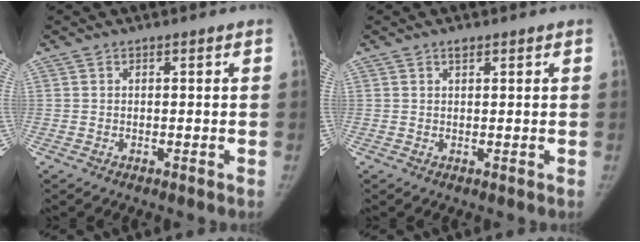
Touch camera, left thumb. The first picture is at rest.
{"total": 1.2, "force": [0.8, 0.6, 0.6], "torque": [-0.007, -0.004, 0.012]}